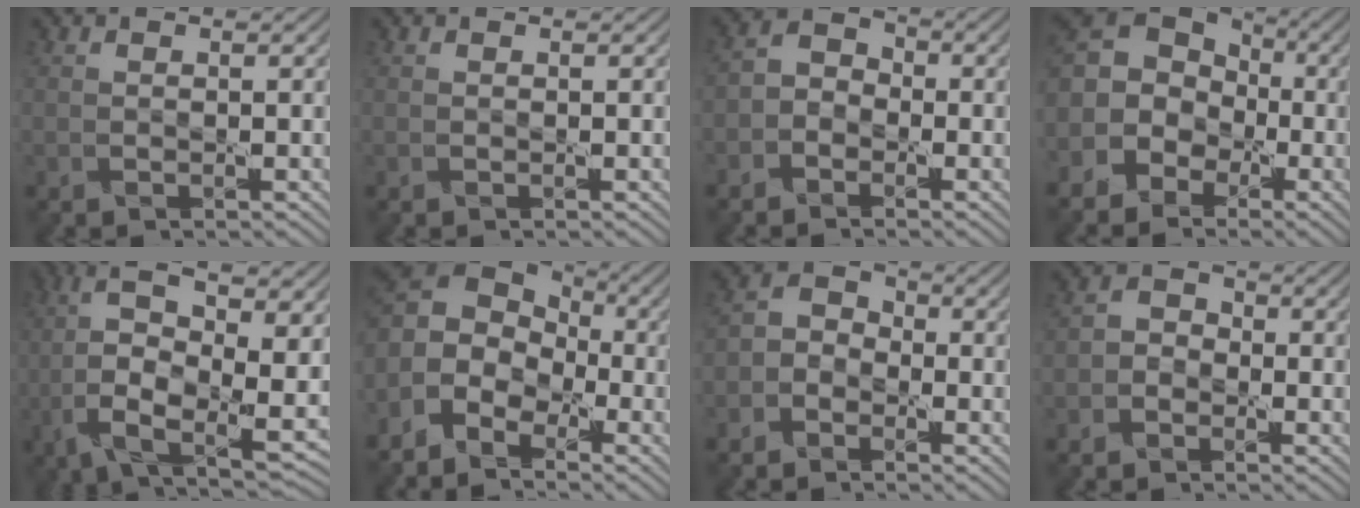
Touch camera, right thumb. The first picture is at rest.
{"total": 0.0}
{"total": 3.2, "force": [-2.0, 2.2, 1.2], "torque": [-0.028, 0.010, -0.056]}
{"total": 10.5, "force": [-2.0, 8.9, 5.3], "torque": [-0.145, -0.013, -0.052]}
{"total": 13.2, "force": [-0.9, 5.3, 12.0], "torque": [-0.270, -0.009, -0.015]}
{"total": 8.9, "force": [-3.3, 6.3, 5.4], "torque": [-0.138, 0.001, -0.083]}
{"total": 4.1, "force": [-2.5, 2.8, 1.6], "torque": [-0.042, 0.009, -0.065]}
{"total": 2.5, "force": [-1.6, 1.8, 0.7], "torque": [-0.020, 0.010, -0.046]}